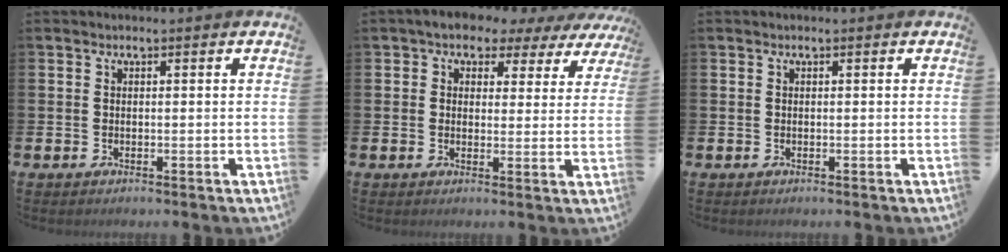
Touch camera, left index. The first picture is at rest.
{"total": 3.9, "force": [3.0, 2.3, 0.6], "torque": [-0.028, -0.017, 0.048]}
{"total": 0.0}